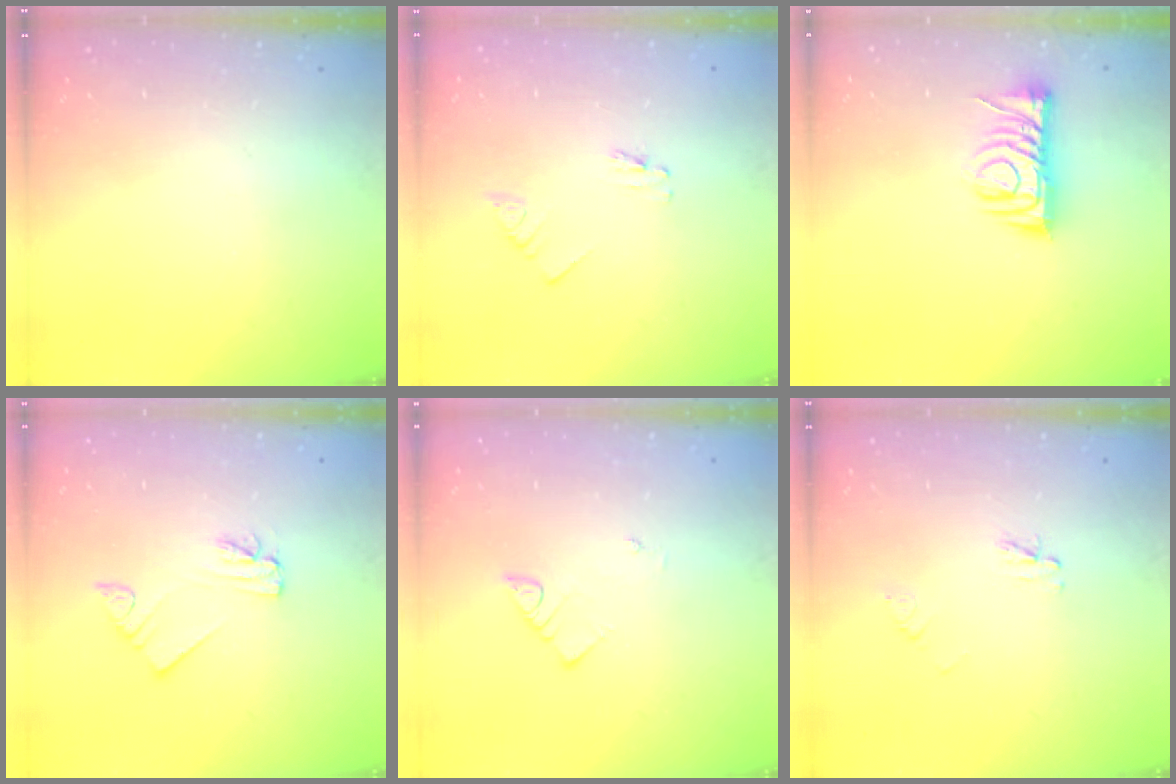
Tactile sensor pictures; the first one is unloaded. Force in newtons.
{"total": 0.8, "press": 0.8, "slide": 0.0}
{"total": 8.2, "press": 8.2, "slide": 0.6}
{"total": 1.9, "press": 1.9, "slide": 0.2}
{"total": 2.5, "press": 2.5, "slide": 0.2}
{"total": 2.9, "press": 2.9, "slide": 0.3}